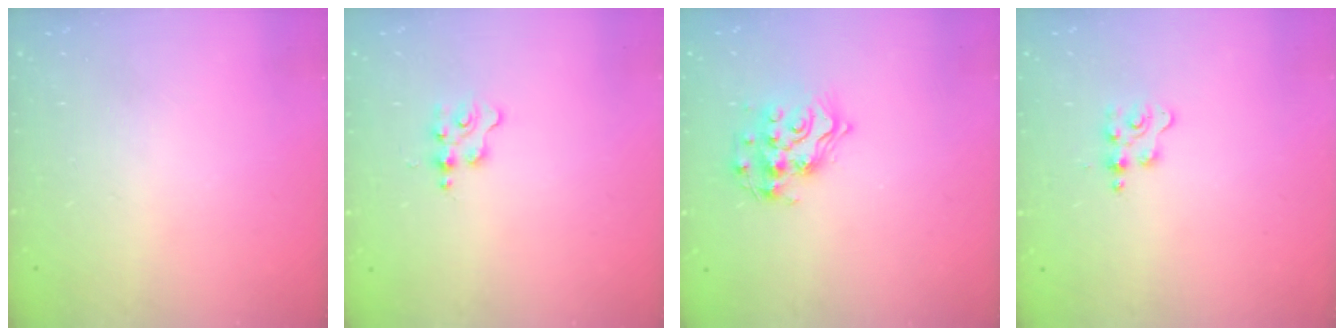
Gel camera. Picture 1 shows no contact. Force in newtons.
{"total": 1.7, "press": 1.7, "slide": 0.2}
{"total": 12.6, "press": 12.6, "slide": 0.9}
{"total": 2.3, "press": 2.3, "slide": 0.4}